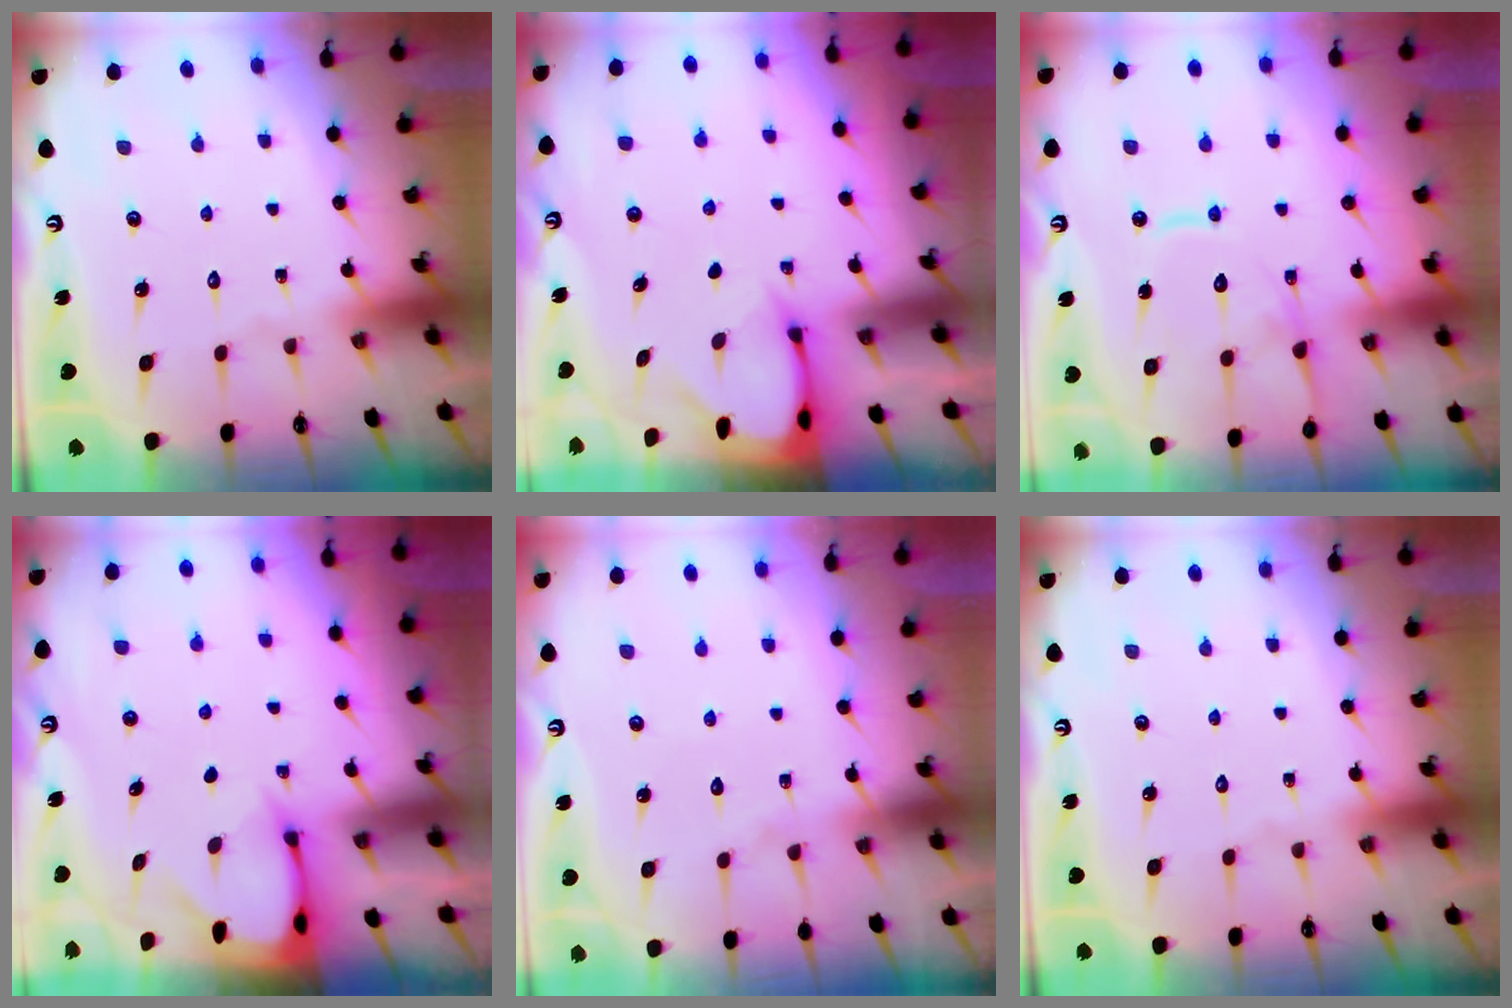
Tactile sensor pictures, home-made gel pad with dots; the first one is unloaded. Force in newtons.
{"total": 2.4, "press": 2.4, "slide": 0.3}
{"total": 13.1, "press": 13.1, "slide": 1.4}
{"total": 2.6, "press": 2.5, "slide": 0.3}
{"total": 4.2, "press": 4.2, "slide": 0.5}
{"total": 0.0}